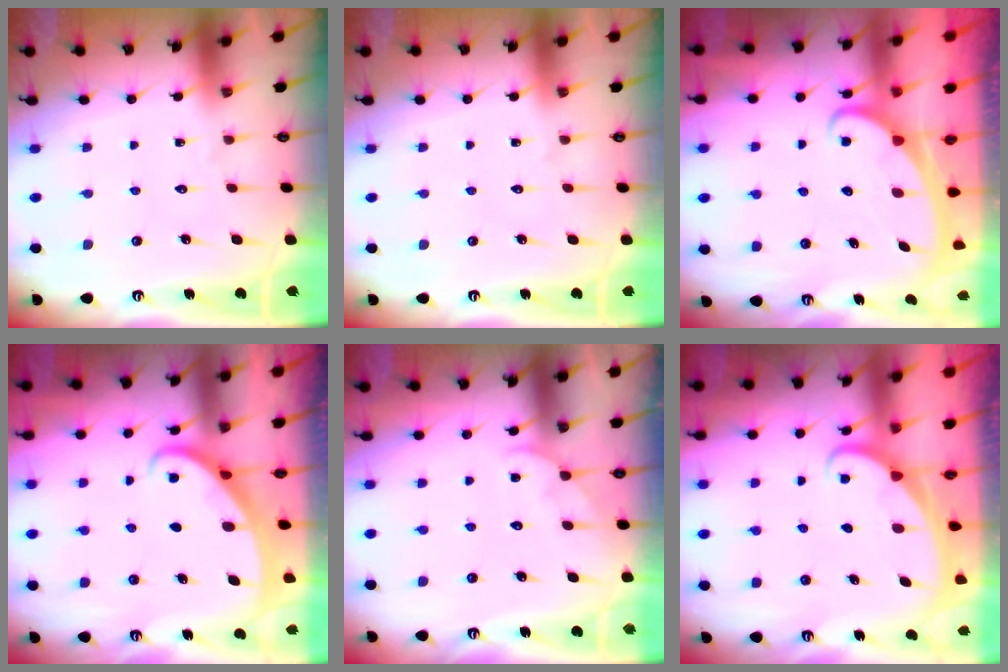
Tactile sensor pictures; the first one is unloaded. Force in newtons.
{"total": 0.0}
{"total": 2.2, "press": 2.1, "slide": 0.4}
{"total": 2.2, "press": 2.2, "slide": 0.2}
{"total": 3.6, "press": 3.6, "slide": 0.4}
{"total": 1.8, "press": 1.7, "slide": 0.1}